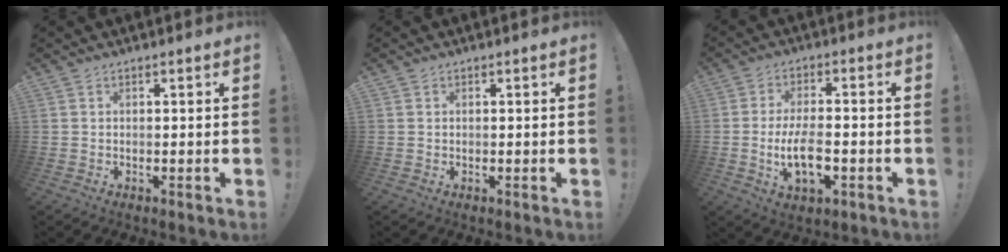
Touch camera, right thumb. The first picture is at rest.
{"total": 0.5, "force": [0.2, 0.5, -0.1], "torque": [0.005, -0.001, 0.004]}
{"total": 10.1, "force": [-2.4, 4.7, 8.6], "torque": [-0.156, -0.002, -0.042]}